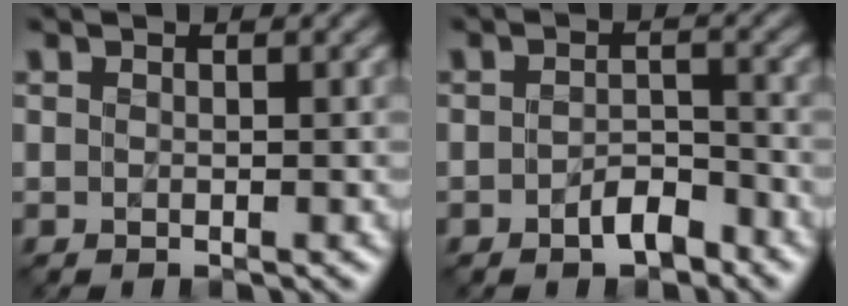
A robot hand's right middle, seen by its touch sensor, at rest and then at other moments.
{"total": 2.7, "force": [-1.9, 1.3, 1.4], "torque": [-0.020, 0.002, -0.035]}